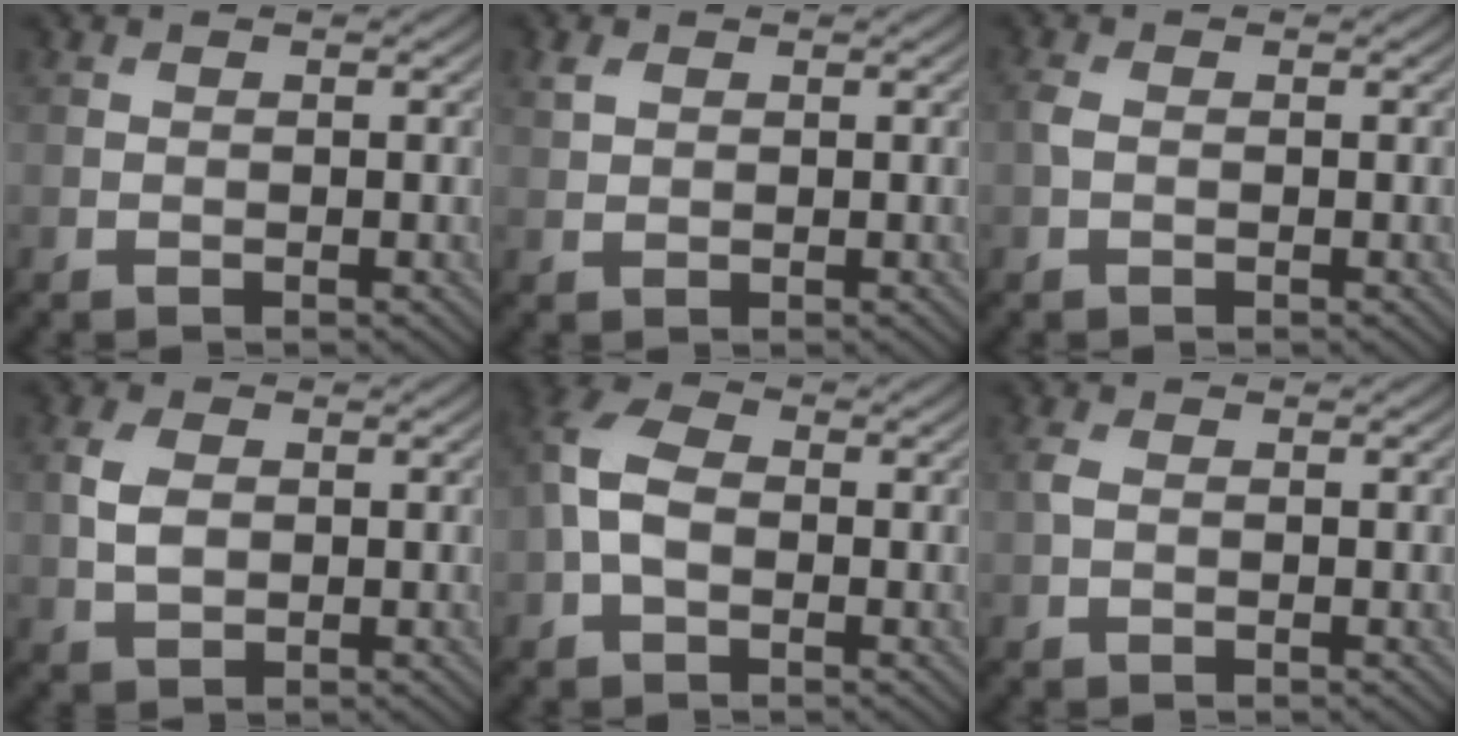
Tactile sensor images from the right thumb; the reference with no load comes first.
{"total": 1.7, "force": [0.9, 1.1, 1.0], "torque": [-0.026, 0.002, 0.020]}
{"total": 1.2, "force": [-0.1, 0.8, 0.9], "torque": [-0.027, 0.003, -0.005]}
{"total": 3.5, "force": [0.3, 2.4, 2.5], "torque": [-0.064, 0.001, 0.005]}
{"total": 5.7, "force": [-0.3, 3.8, 4.3], "torque": [-0.105, 0.011, -0.019]}
{"total": 1.2, "force": [0.1, 0.8, 0.9], "torque": [-0.027, 0.004, -0.002]}